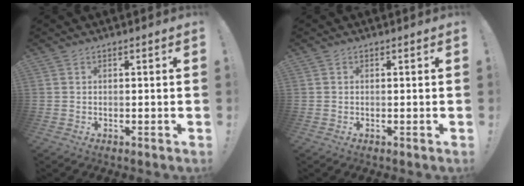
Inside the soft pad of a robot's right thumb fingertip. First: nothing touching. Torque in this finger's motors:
{"motor_torque": [-0.12, -0.04, 0.29, 0.08, -0.12]}